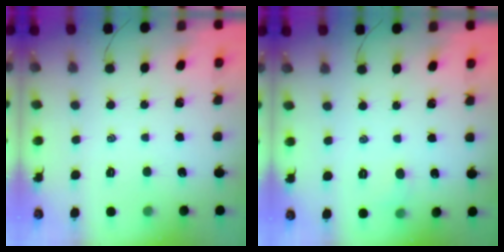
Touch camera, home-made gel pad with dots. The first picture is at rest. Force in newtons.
{"total": 3.9, "press": 3.7, "slide": 1.2}